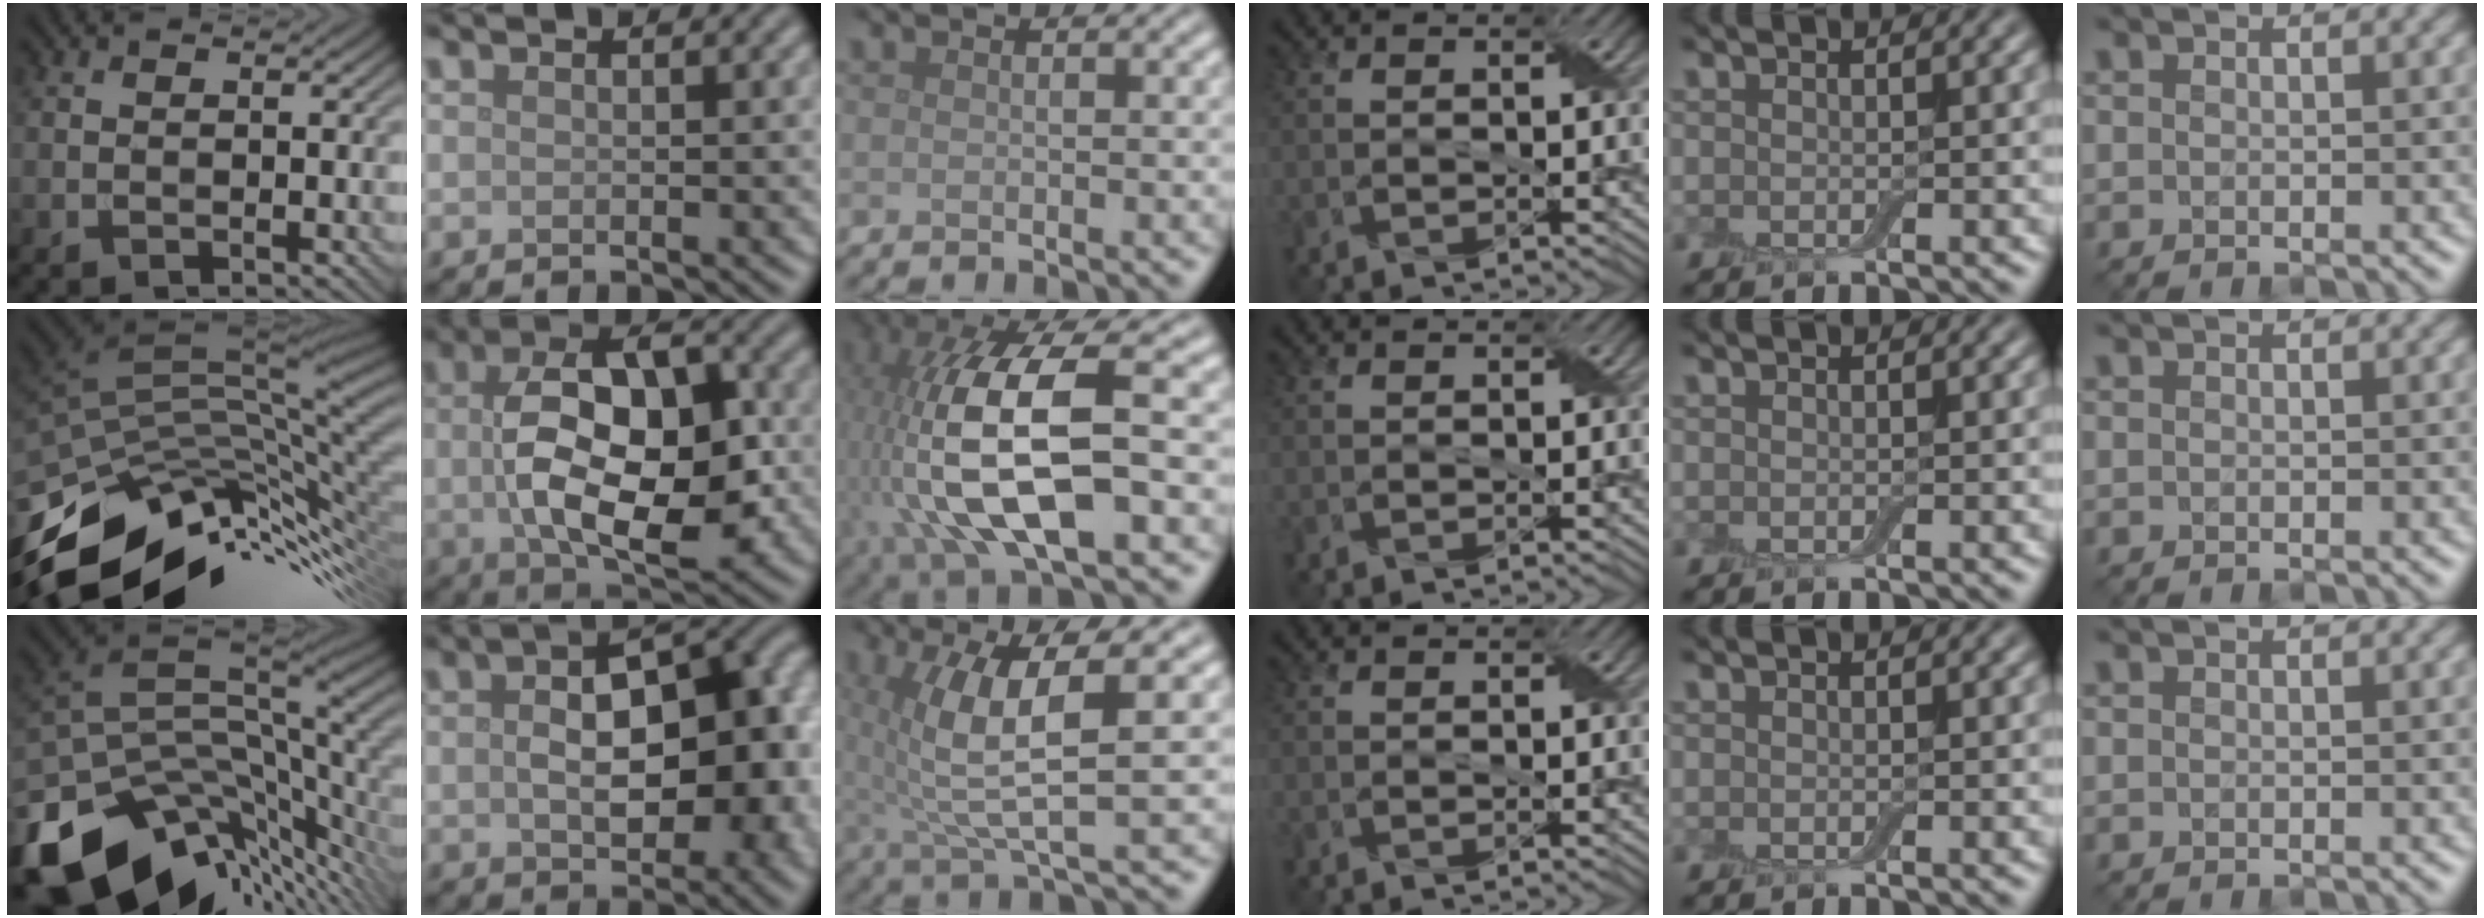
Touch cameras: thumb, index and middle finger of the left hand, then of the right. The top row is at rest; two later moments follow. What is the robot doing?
{"motion": "peel", "object": "aluminum foil"}